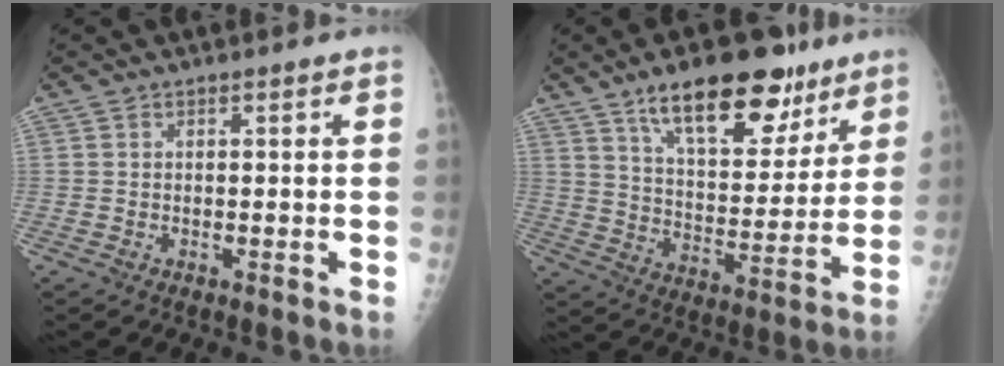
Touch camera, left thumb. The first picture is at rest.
{"total": 19.6, "force": [12.6, 8.5, 12.4], "torque": [-0.141, -0.057, 0.205]}